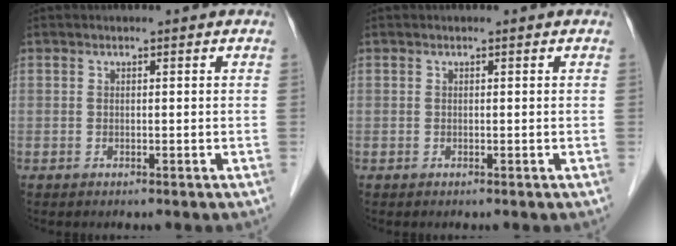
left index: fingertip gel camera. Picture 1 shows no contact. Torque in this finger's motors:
{"motor_torque": [-0.08, -0.01, 0.00, 0.00]}